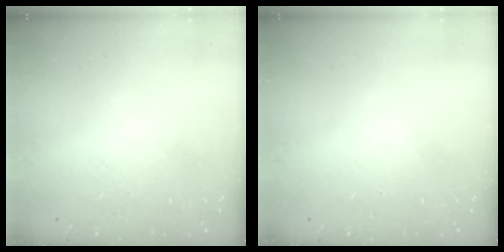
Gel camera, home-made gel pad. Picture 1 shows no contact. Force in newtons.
{"total": 0.0}